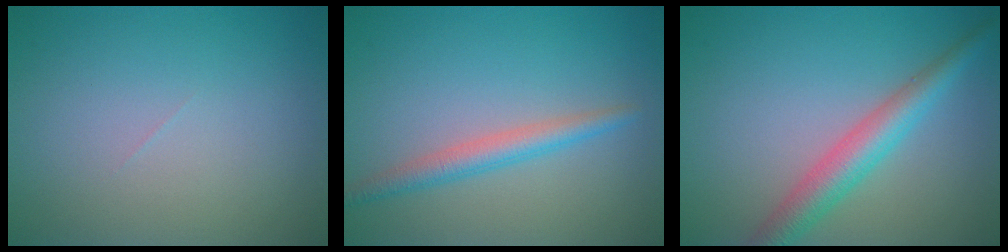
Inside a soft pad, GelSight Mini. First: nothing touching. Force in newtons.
{"total": 2.5, "press": 2.5, "slide": 0.0}
{"total": 4.1, "press": 4.1, "slide": 0.0}